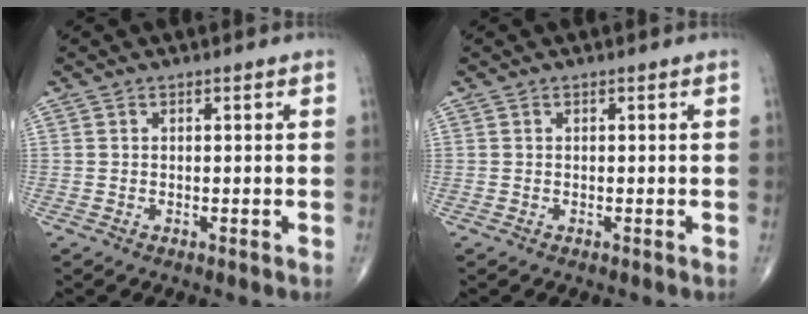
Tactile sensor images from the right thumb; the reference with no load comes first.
{"total": 0.0}